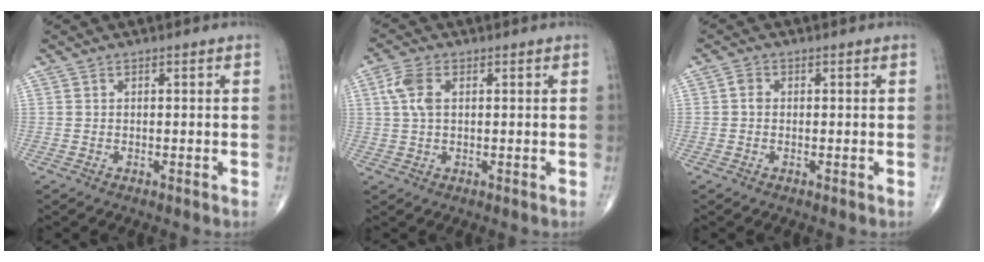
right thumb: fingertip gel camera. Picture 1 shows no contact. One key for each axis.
{"total": 5.0, "fx": 1.2, "fy": 2.7, "fz": 4.0, "tx": -0.099, "ty": 0.010, "tz": 0.022}
{"total": 1.5, "fx": 0.0, "fy": 1.1, "fz": 0.9, "tx": -0.010, "ty": 0.003, "tz": -0.004}